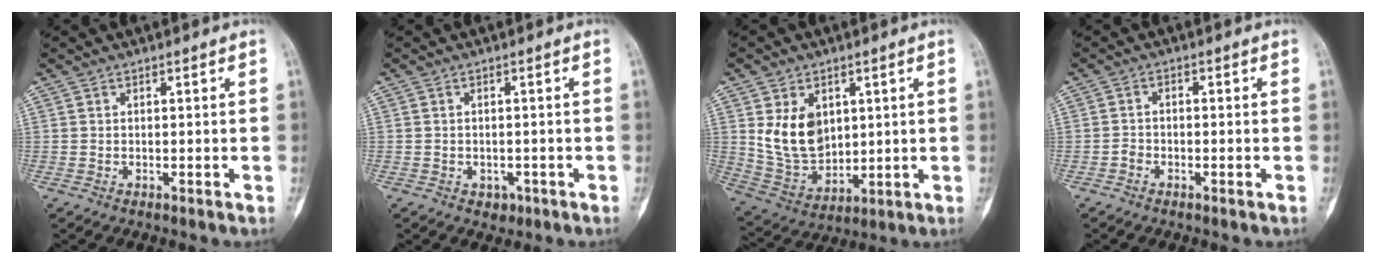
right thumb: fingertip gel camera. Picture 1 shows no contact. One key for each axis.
{"total": 2.3, "fx": -0.9, "fy": 1.9, "fz": 0.9, "tx": 0.003, "ty": 0.007, "tz": -0.006}
{"total": 12.0, "fx": 3.1, "fy": 8.8, "fz": 7.5, "tx": -0.097, "ty": -0.021, "tz": 0.082}
{"total": 1.7, "fx": -1.0, "fy": 1.2, "fz": 0.6, "tx": -0.005, "ty": 0.011, "tz": -0.023}